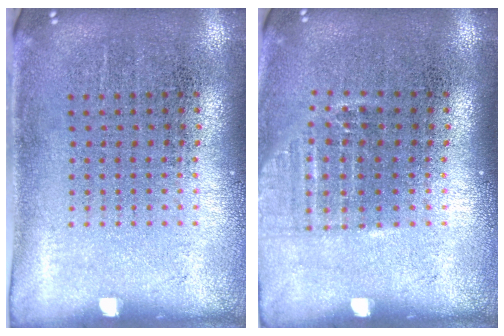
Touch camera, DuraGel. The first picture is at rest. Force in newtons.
{"total": 1.0, "press": 0.9, "slide": 0.5}